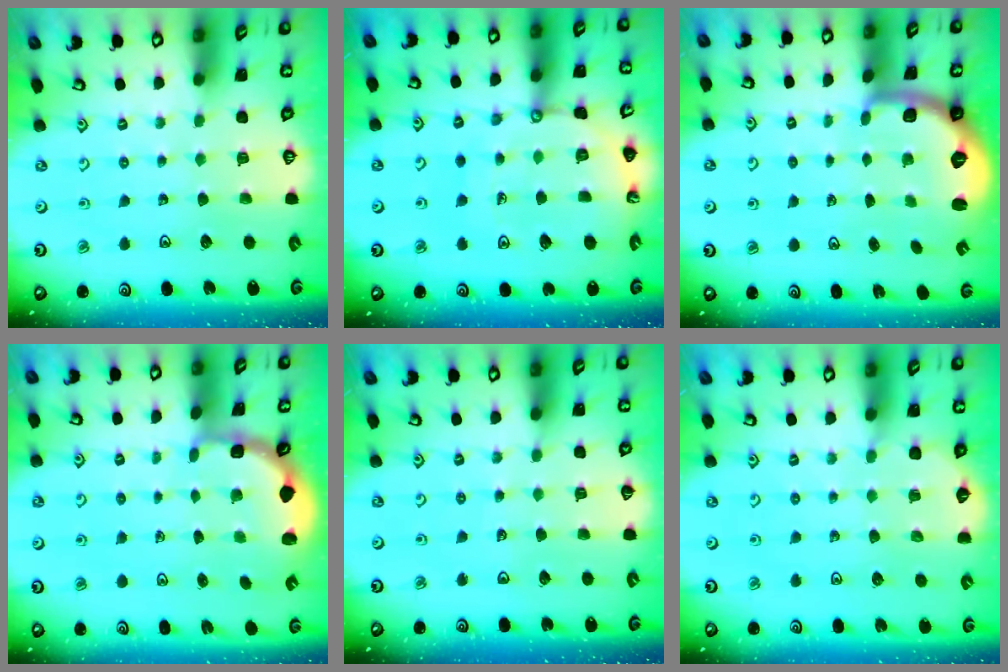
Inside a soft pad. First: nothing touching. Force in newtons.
{"total": 13.2, "press": 13.1, "slide": 1.7}
{"total": 1.9, "press": 1.8, "slide": 0.5}
{"total": 2.4, "press": 1.7, "slide": 1.6}
{"total": 1.6, "press": 1.6, "slide": 0.2}
{"total": 3.9, "press": 3.3, "slide": 2.1}